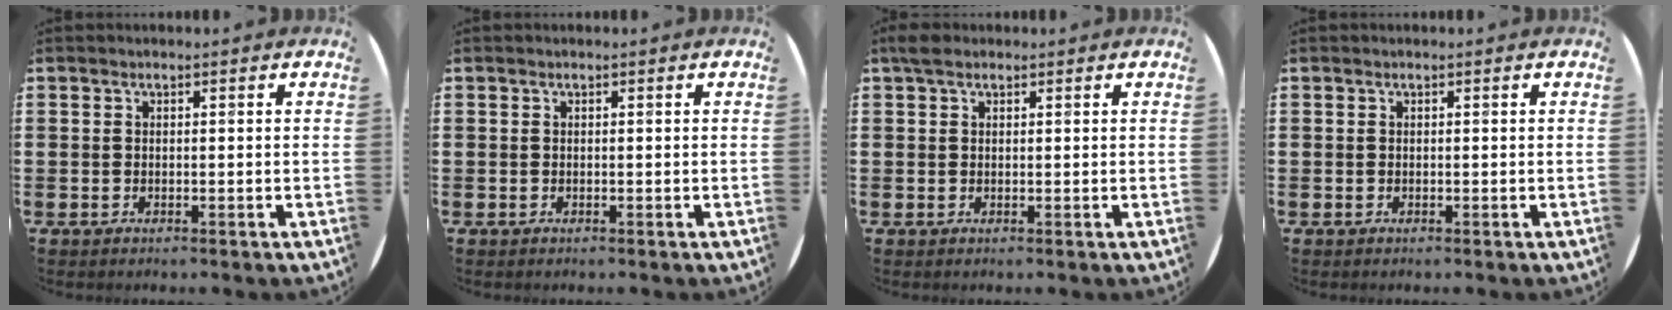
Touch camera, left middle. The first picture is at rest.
{"total": 0.0}
{"total": 1.5, "force": [1.1, 0.7, 0.7], "torque": [-0.007, 0.003, 0.018]}
{"total": 0.0}